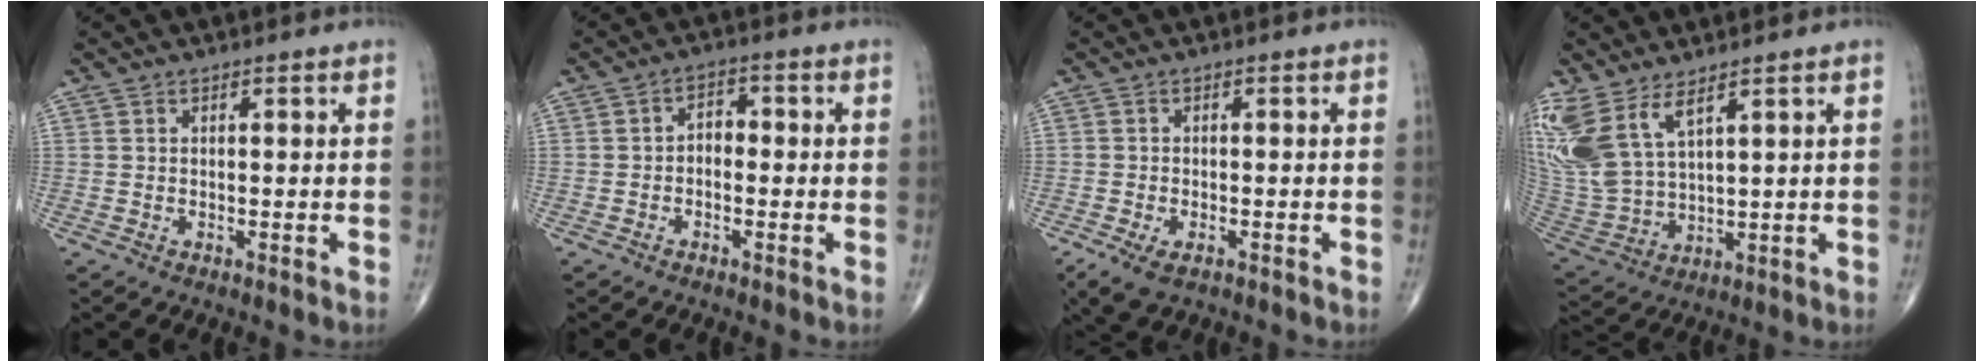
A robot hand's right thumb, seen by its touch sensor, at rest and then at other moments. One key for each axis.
{"total": 3.4, "fx": -0.5, "fy": 2.3, "fz": 2.4, "tx": -0.024, "ty": 0.016, "tz": -0.017}
{"total": 4.9, "fx": -2.7, "fy": 2.4, "fz": 3.2, "tx": -0.066, "ty": -0.002, "tz": -0.045}
{"total": 14.2, "fx": 7.9, "fy": 6.4, "fz": 9.9, "tx": -0.230, "ty": -0.033, "tz": 0.179}